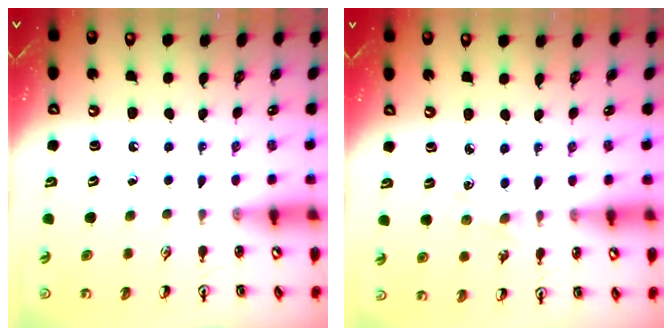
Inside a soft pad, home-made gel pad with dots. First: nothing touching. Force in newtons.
{"total": 2.8, "press": 2.7, "slide": 0.4}